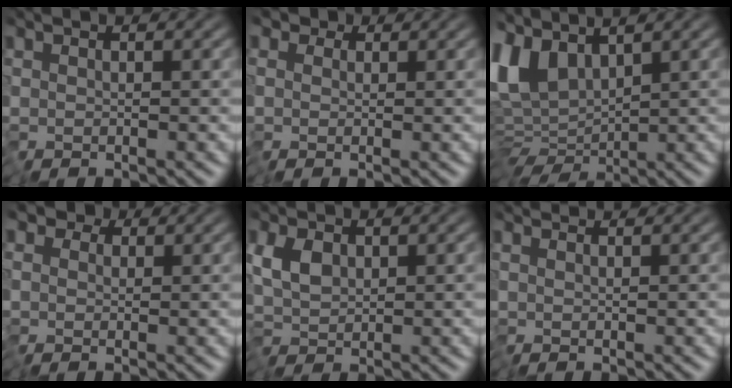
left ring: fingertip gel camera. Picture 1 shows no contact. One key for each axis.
{"total": 2.3, "fx": 0.4, "fy": 2.1, "fz": 0.6, "tx": -0.022, "ty": 0.001, "tz": 0.000}
{"total": 6.9, "fx": 0.9, "fy": 3.8, "fz": 5.7, "tx": -0.128, "ty": -0.010, "tz": 0.015}
{"total": 3.0, "fx": 0.9, "fy": 2.7, "fz": 1.1, "tx": -0.033, "ty": 0.001, "tz": 0.007}
{"total": 3.0, "fx": 0.0, "fy": 2.0, "fz": 2.2, "tx": -0.045, "ty": 0.003, "tz": -0.007}
{"total": 1.4, "fx": 1.3, "fy": 0.2, "fz": 0.4, "tx": -0.015, "ty": 0.008, "tz": 0.020}